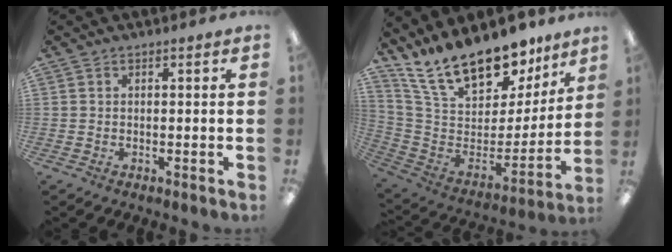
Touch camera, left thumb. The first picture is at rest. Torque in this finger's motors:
{"motor_torque": [0.18, 0.60, 1.44, -1.33, 0.13]}